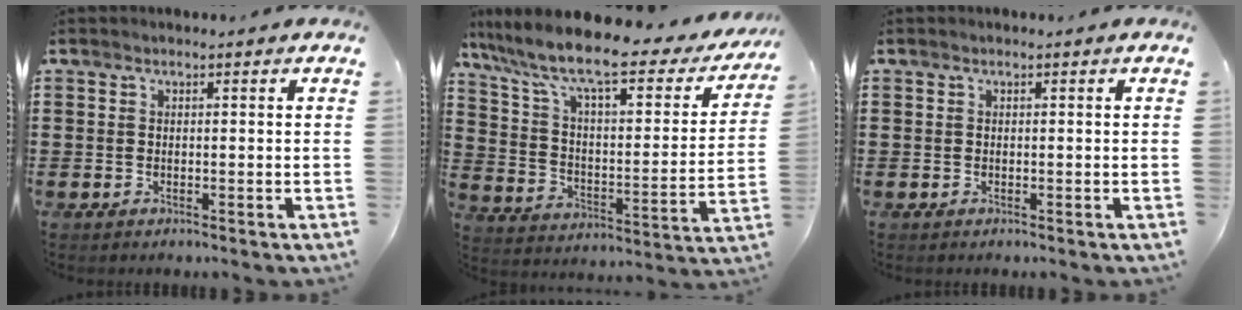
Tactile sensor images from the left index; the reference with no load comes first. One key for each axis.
{"total": 10.5, "fx": 8.3, "fy": 1.6, "fz": 6.2, "tx": -0.154, "ty": -0.053, "tz": 0.137}
{"total": 0.0}